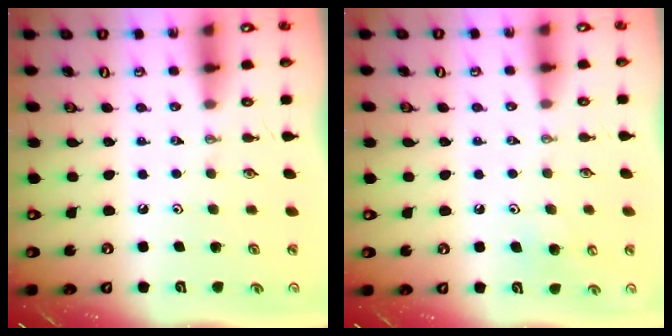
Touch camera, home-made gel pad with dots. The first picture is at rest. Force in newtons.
{"total": 6.2, "press": 6.1, "slide": 0.6}